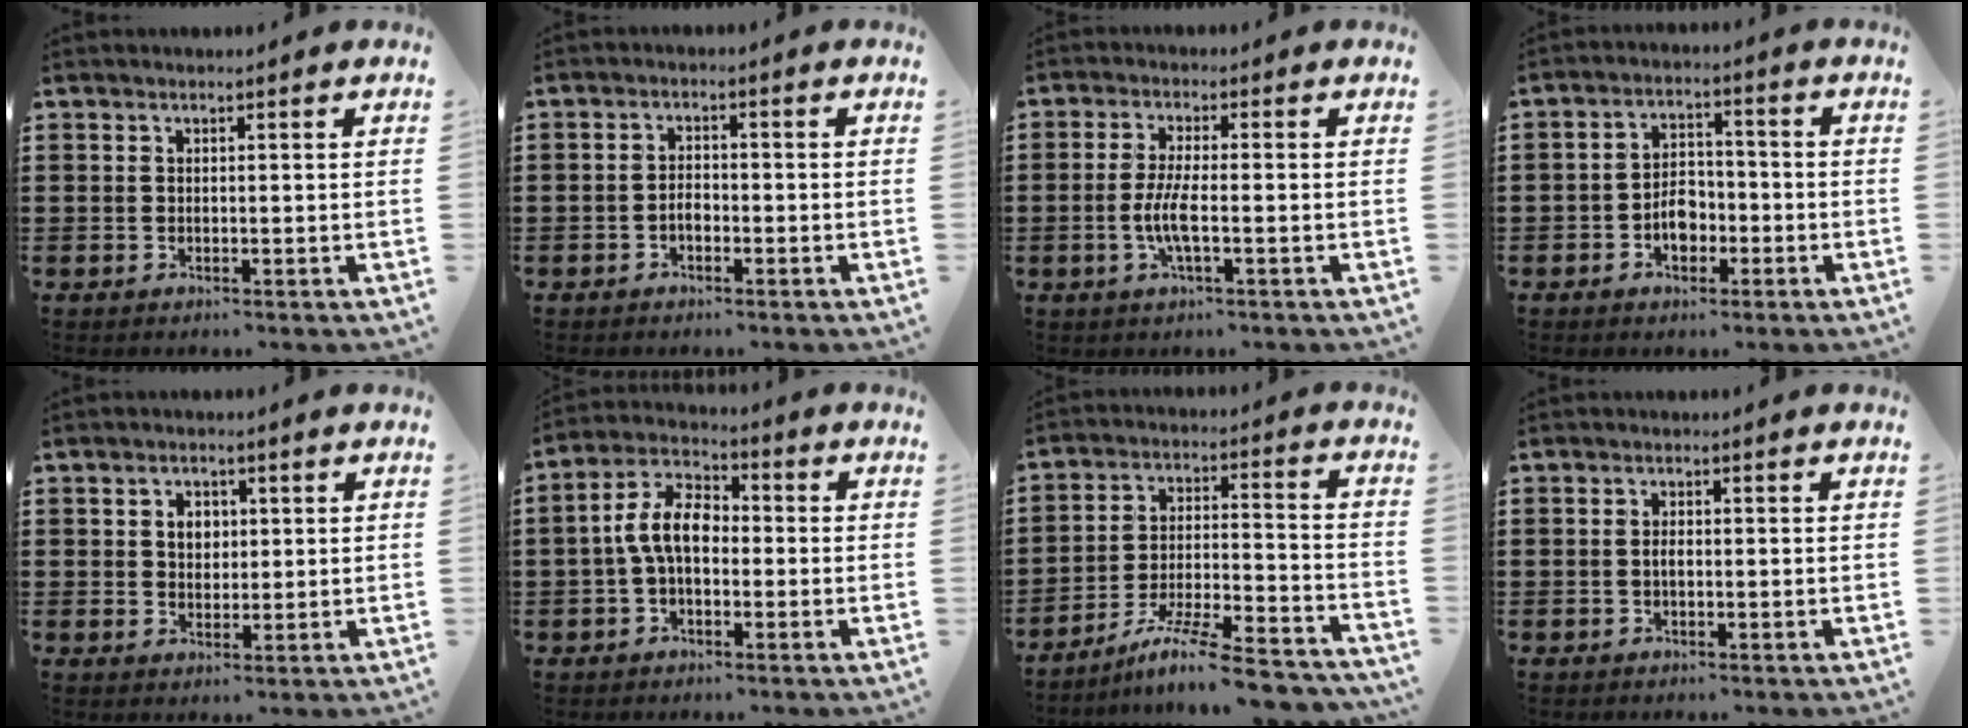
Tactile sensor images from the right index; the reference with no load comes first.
{"total": 2.1, "force": [-0.9, 1.2, 1.4], "torque": [-0.030, 0.004, -0.018]}
{"total": 5.0, "force": [-1.3, 1.0, 4.7], "torque": [-0.110, -0.009, -0.033]}
{"total": 4.7, "force": [-1.8, 3.1, 2.9], "torque": [-0.040, 0.002, -0.037]}
{"total": 2.9, "force": [0.6, 2.3, 1.7], "torque": [-0.040, 0.011, 0.009]}
{"total": 7.8, "force": [-0.6, 4.4, 6.4], "torque": [-0.152, 0.005, -0.020]}
{"total": 9.9, "force": [-8.3, 0.5, 5.5], "torque": [-0.096, 0.006, -0.164]}
{"total": 1.3, "force": [-0.3, 0.5, 1.2], "torque": [-0.023, -0.001, -0.004]}